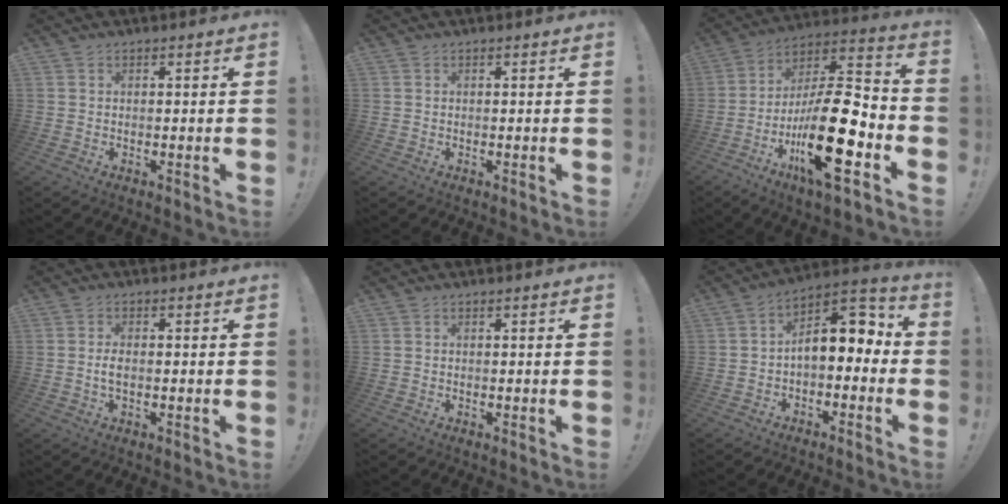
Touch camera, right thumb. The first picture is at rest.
{"total": 0.0}
{"total": 25.0, "force": [-9.0, 8.0, 21.9], "torque": [-0.389, 0.044, -0.145]}
{"total": 2.6, "force": [-0.6, 0.9, 2.4], "torque": [-0.051, 0.002, -0.012]}
{"total": 0.0}
{"total": 8.6, "force": [0.5, 5.0, 6.9], "torque": [-0.093, -0.002, 0.014]}